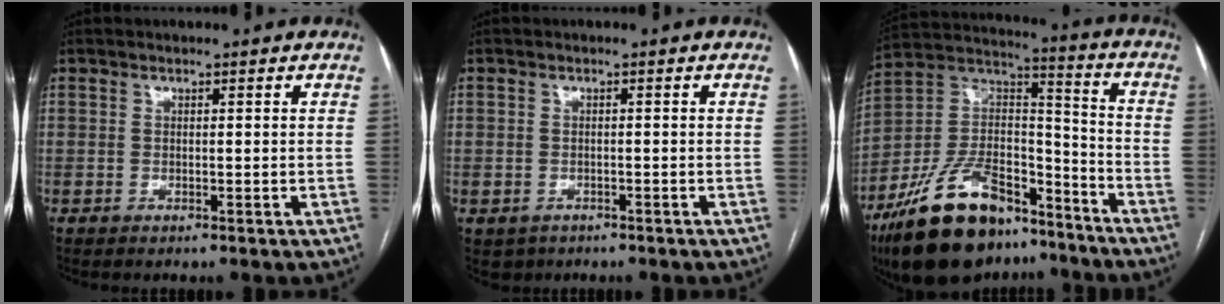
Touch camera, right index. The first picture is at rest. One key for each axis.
{"total": 3.1, "fx": -1.6, "fy": 2.6, "fz": 0.3, "tx": -0.002, "ty": 0.005, "tz": -0.021}
{"total": 22.9, "fx": -16.2, "fy": 9.6, "fz": 13.0, "tx": -0.263, "ty": 0.024, "tz": -0.283}